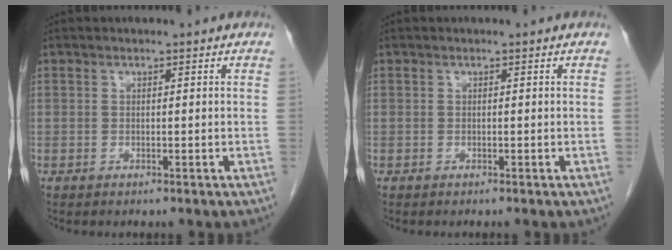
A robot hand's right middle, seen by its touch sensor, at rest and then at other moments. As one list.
[{"total": 0.0}]